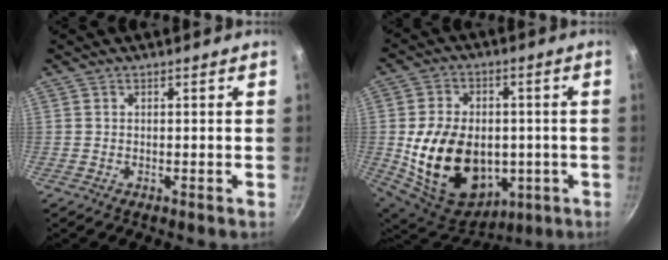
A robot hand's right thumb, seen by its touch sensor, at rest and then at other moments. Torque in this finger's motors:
{"motor_torque": [-0.68, 2.01, 0.19, 0.16, 0.55]}